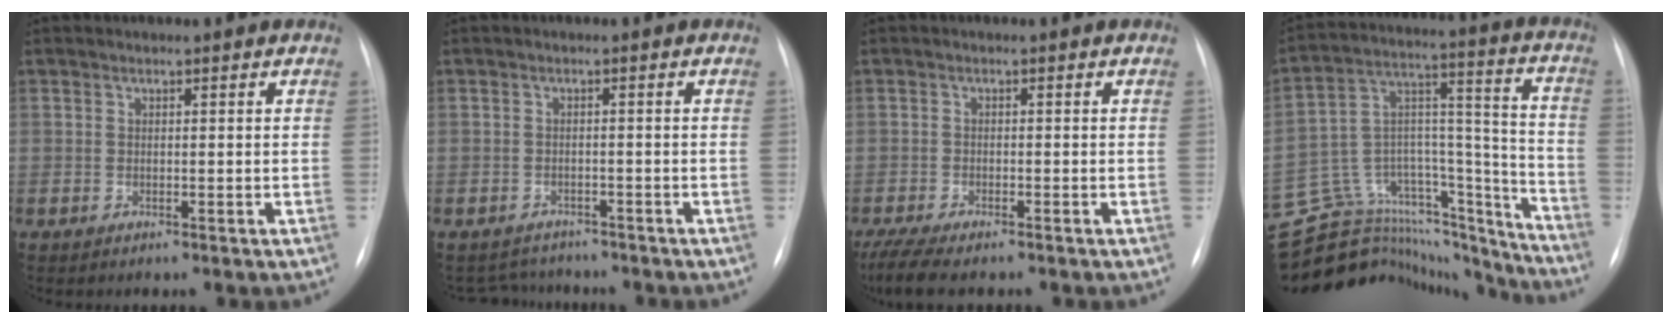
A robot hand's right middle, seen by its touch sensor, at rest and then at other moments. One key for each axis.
{"total": 5.3, "fx": -4.9, "fy": 2.0, "fz": 0.0, "tx": -0.001, "ty": 0.008, "tz": -0.065}
{"total": 6.7, "fx": -5.4, "fy": 1.3, "fz": 3.8, "tx": -0.075, "ty": -0.016, "tz": -0.088}
{"total": 27.9, "fx": -25.8, "fy": 7.9, "fz": 7.0, "tx": -0.125, "ty": 0.055, "tz": -0.385}